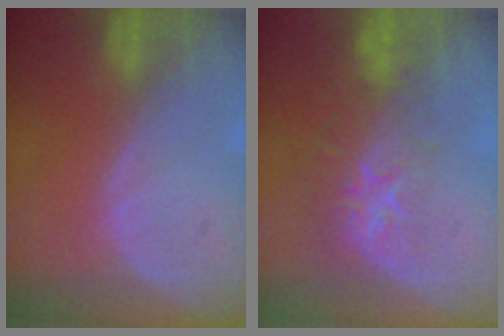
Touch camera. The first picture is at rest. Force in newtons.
{"total": 8.8, "press": 7.1, "slide": 5.2}